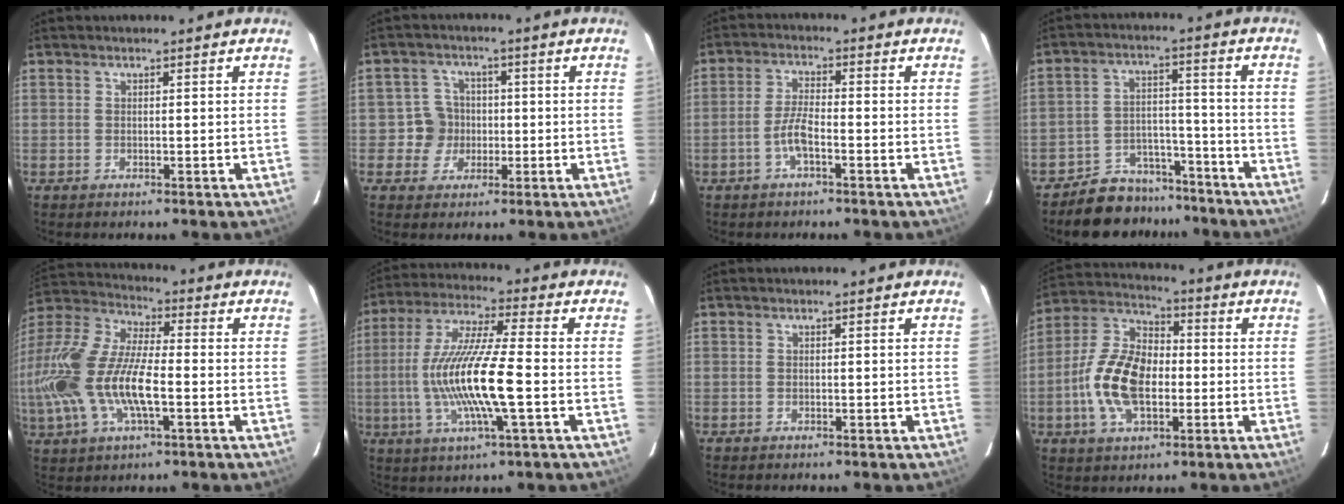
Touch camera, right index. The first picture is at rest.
{"total": 5.1, "force": [-0.8, 5.1, 0.1], "torque": [0.003, 0.014, -0.017]}
{"total": 4.5, "force": [-2.1, 1.1, 3.8], "torque": [-0.085, 0.005, -0.042]}
{"total": 10.4, "force": [-8.7, 5.4, 1.8], "torque": [-0.042, 0.041, -0.119]}
{"total": 21.4, "force": [-3.8, 8.7, 19.2], "torque": [-0.401, -0.015, -0.076]}
{"total": 15.6, "force": [-2.6, 1.4, 15.3], "torque": [-0.300, -0.006, -0.049]}
{"total": 0.0}
{"total": 14.6, "force": [-2.7, 8.4, 11.7], "torque": [-0.243, 0.012, -0.052]}